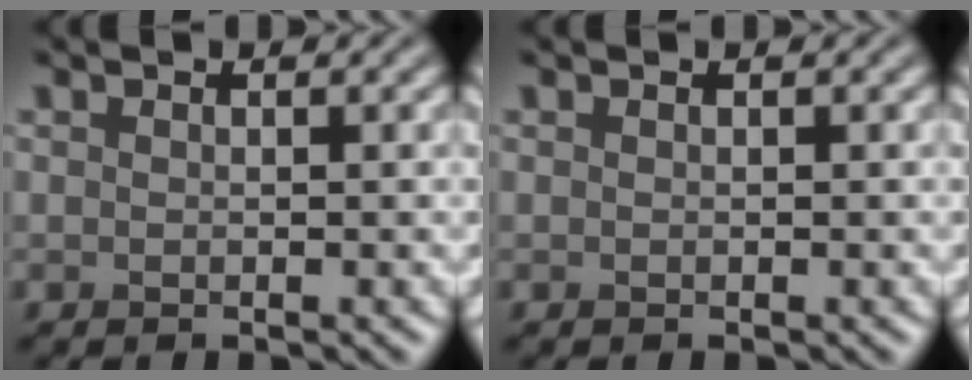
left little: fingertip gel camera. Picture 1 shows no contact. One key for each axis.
{"total": 0.0}